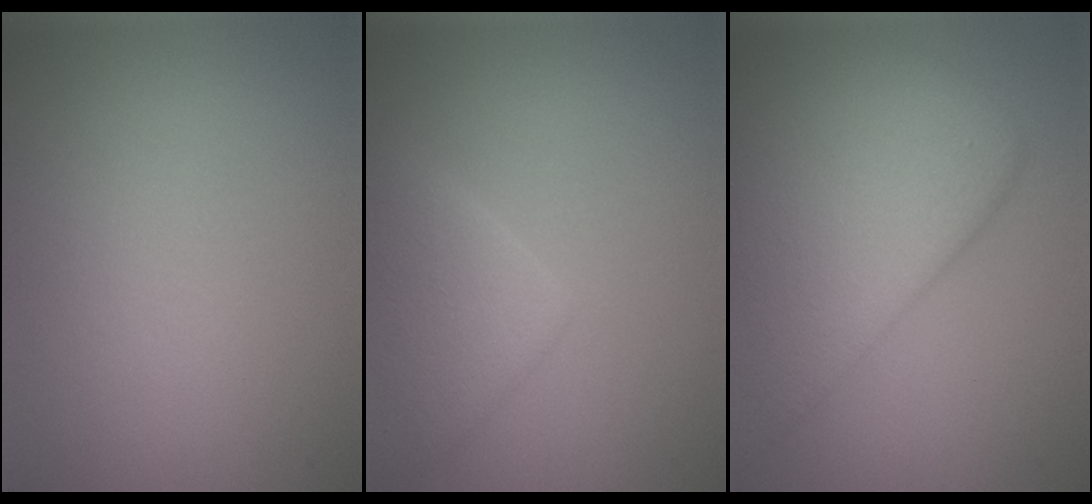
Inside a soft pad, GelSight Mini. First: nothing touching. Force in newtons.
{"total": 3.8, "press": 3.8, "slide": 0.1}
{"total": 9.2, "press": 9.2, "slide": 0.4}